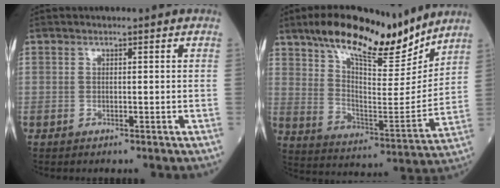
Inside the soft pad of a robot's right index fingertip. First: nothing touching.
{"total": 18.4, "force": [14.2, 4.2, 10.8], "torque": [-0.183, -0.008, 0.245]}